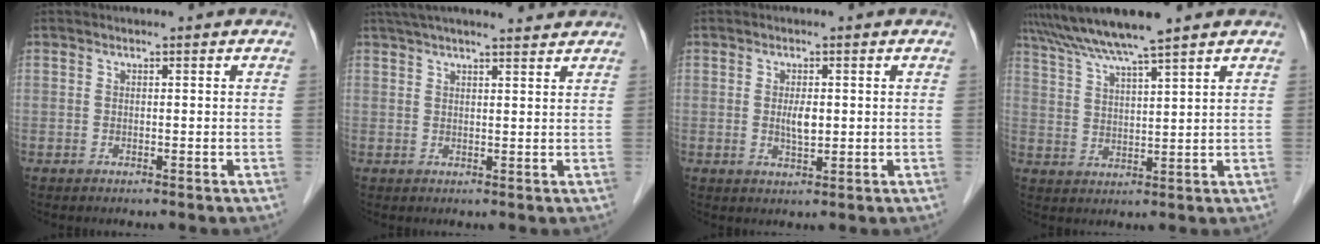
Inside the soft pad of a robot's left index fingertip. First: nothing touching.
{"total": 11.4, "force": [10.2, 1.0, 5.1], "torque": [-0.080, 0.026, 0.140]}
{"total": 2.7, "force": [0.1, 0.9, 2.6], "torque": [-0.048, -0.003, 0.004]}
{"total": 8.3, "force": [7.1, -1.3, 4.1], "torque": [-0.078, 0.018, 0.129]}